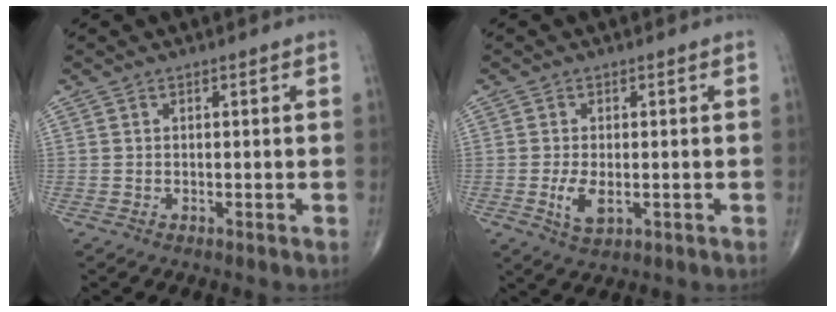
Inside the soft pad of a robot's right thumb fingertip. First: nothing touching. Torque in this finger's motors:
{"motor_torque": [0.19, 0.74, 0.34, 0.22, 0.14]}